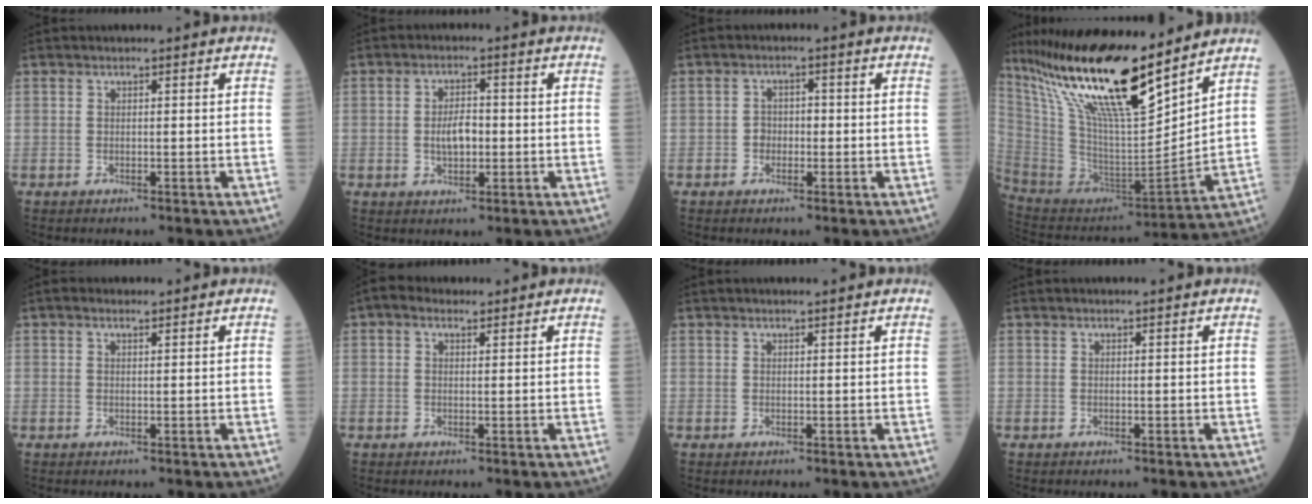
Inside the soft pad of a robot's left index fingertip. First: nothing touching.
{"total": 4.2, "force": [-0.4, 2.1, 3.6], "torque": [-0.071, 0.006, -0.007]}
{"total": 2.4, "force": [-0.6, 1.8, 1.4], "torque": [-0.020, 0.010, -0.012]}
{"total": 24.1, "force": [17.3, 3.9, 16.3], "torque": [-0.307, -0.001, 0.318]}
{"total": 1.0, "force": [0.8, 0.3, 0.6], "torque": [-0.019, 0.007, 0.013]}
{"total": 2.4, "force": [1.4, 1.3, 1.4], "torque": [-0.036, 0.020, 0.026]}
{"total": 2.7, "force": [2.4, -0.1, 1.3], "torque": [-0.013, 0.018, 0.036]}
{"total": 1.0, "force": [0.8, -0.1, 0.5], "torque": [-0.008, 0.008, 0.016]}